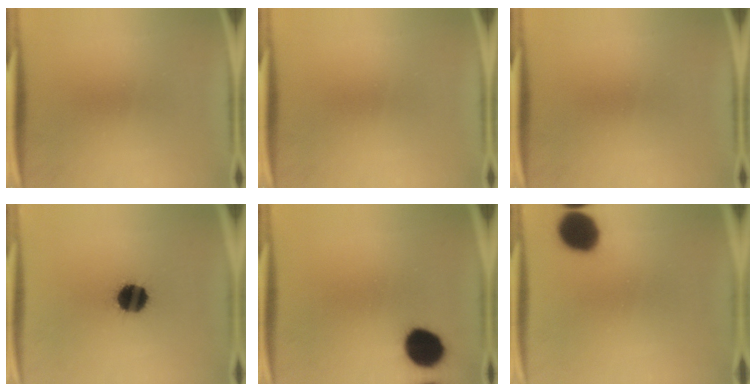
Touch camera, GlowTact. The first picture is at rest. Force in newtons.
{"total": 0.0}
{"total": 0.0}
{"total": 11.0}
{"total": 10.7}
{"total": 12.4}